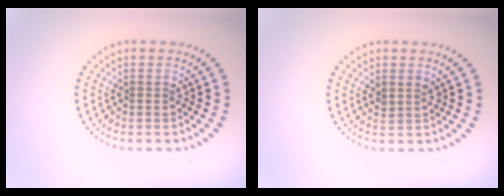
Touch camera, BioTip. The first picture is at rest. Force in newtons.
{"total": 1.1, "press": 0.9, "slide": 0.6}